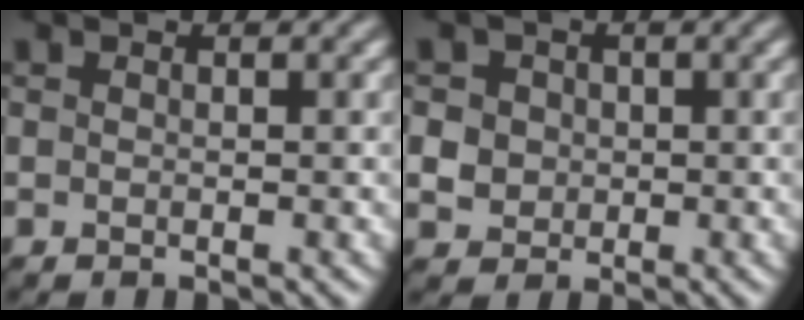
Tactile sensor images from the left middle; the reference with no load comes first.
{"total": 4.8, "force": [1.1, 4.2, 1.9], "torque": [-0.034, 0.026, 0.009]}